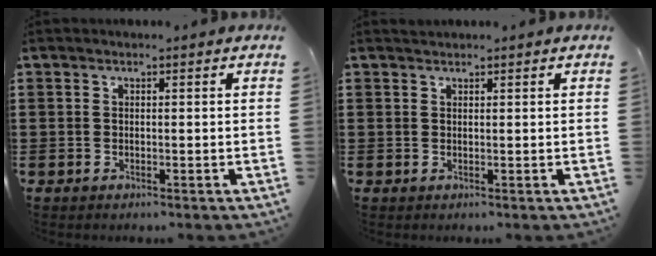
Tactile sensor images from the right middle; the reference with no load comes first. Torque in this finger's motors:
{"motor_torque": [-0.08, -0.06, 0.00, -0.01]}